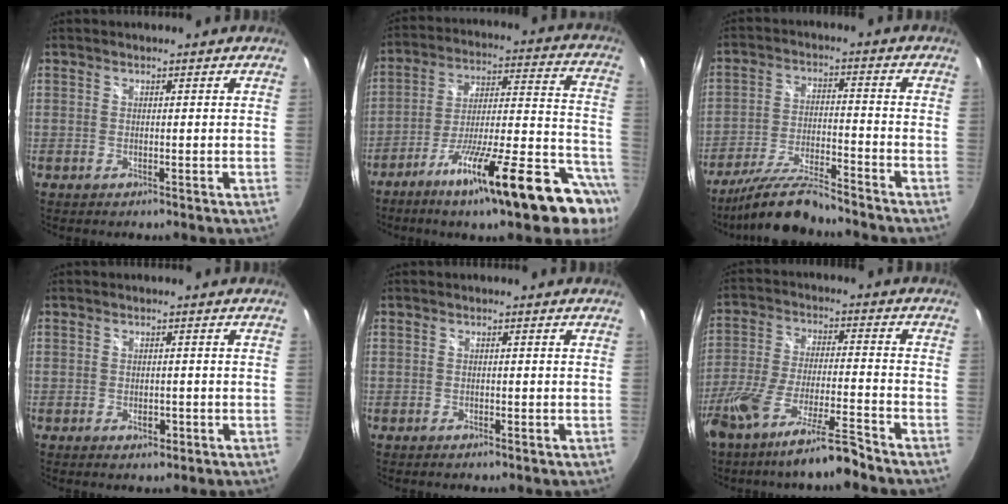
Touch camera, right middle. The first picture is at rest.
{"total": 24.5, "force": [-16.3, 3.5, 17.9], "torque": [-0.244, -0.015, -0.249]}
{"total": 11.3, "force": [-10.2, 0.7, 5.0], "torque": [-0.105, -0.012, -0.185]}
{"total": 2.2, "force": [-1.0, 1.4, 1.4], "torque": [-0.022, -0.003, -0.014]}
{"total": 0.7, "force": [-0.5, 0.2, 0.4], "torque": [-0.006, -0.001, -0.011]}
{"total": 14.8, "force": [-11.6, 0.8, 9.1], "torque": [-0.186, -0.035, -0.201]}